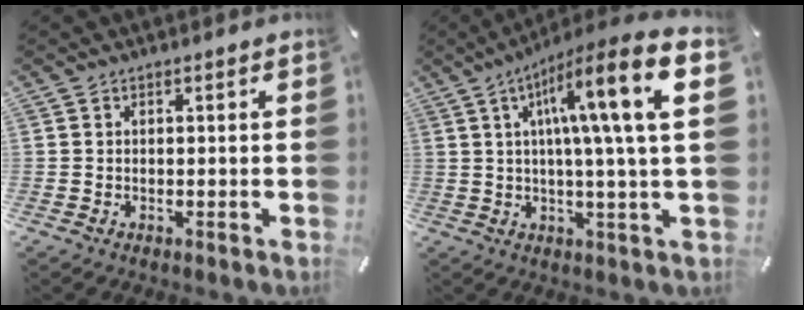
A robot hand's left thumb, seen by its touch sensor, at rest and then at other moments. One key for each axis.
{"total": 19.1, "fx": 5.4, "fy": 2.2, "fz": 18.2, "tx": -0.293, "ty": -0.019, "tz": 0.063}